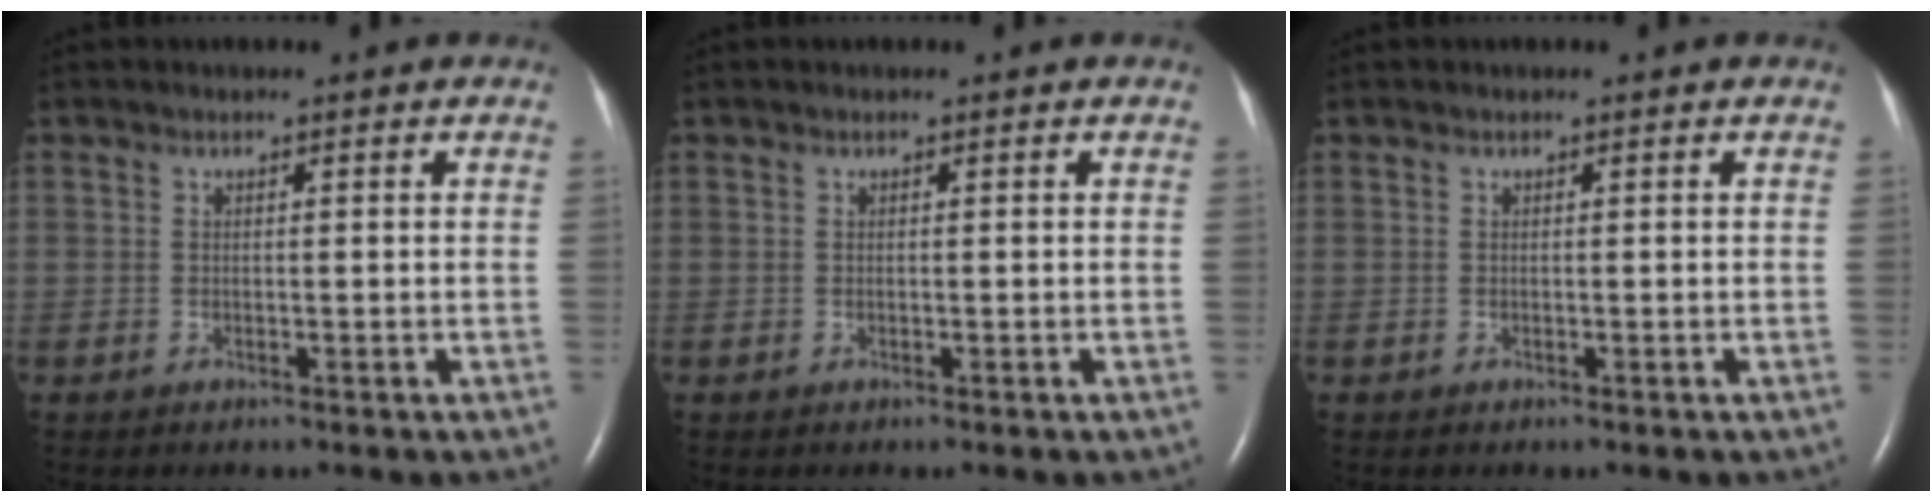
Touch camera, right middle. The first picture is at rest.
{"total": 0.0}
{"total": 0.0}